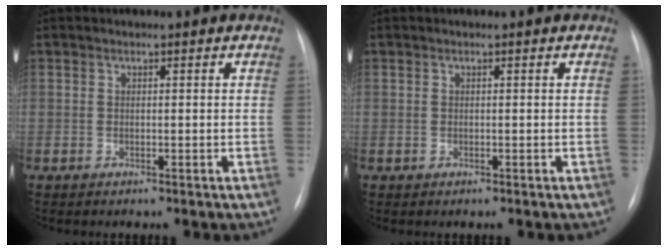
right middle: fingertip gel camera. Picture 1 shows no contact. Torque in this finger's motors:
{"motor_torque": [0.16, -0.18, 0.03, 0.01]}